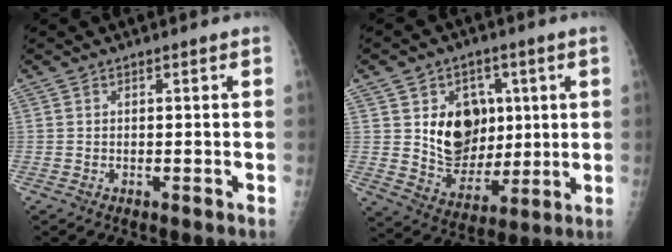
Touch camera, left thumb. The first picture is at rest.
{"total": 13.1, "force": [2.9, 10.3, 7.6], "torque": [-0.071, -0.017, 0.064]}